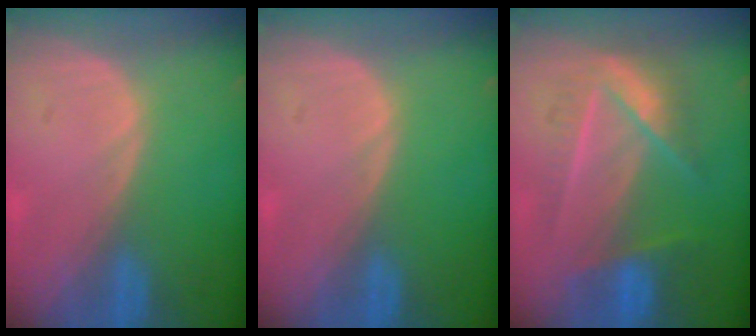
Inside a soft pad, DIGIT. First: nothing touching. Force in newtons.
{"total": 0.0}
{"total": 7.1, "press": 7.1, "slide": 0.2}